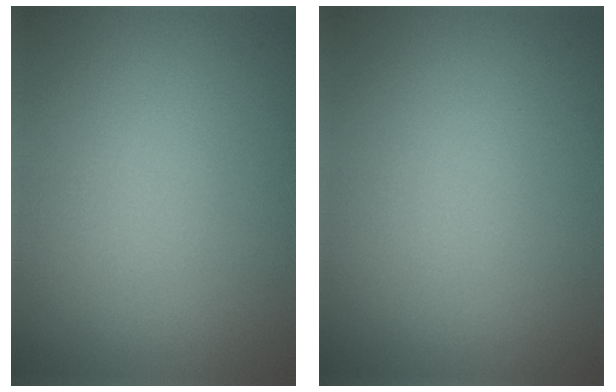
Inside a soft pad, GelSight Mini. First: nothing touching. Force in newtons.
{"total": 0.0}